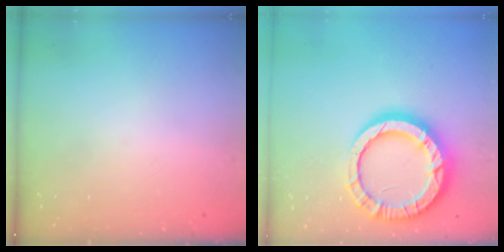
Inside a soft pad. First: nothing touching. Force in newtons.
{"total": 17.2, "press": 17.1, "slide": 1.9}